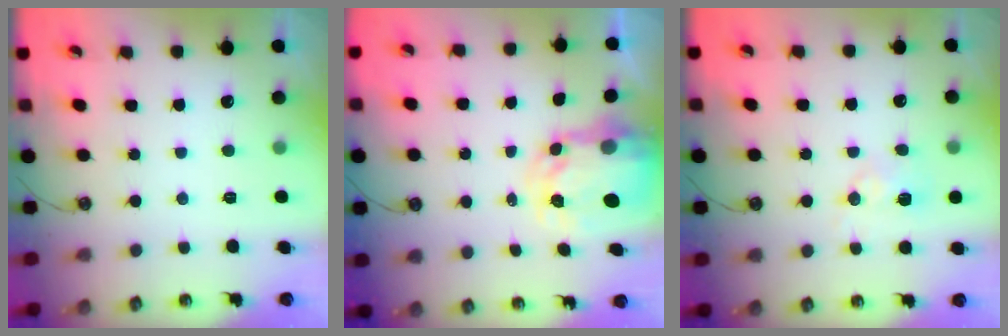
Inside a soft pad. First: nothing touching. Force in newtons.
{"total": 6.0, "press": 5.9, "slide": 0.5}
{"total": 6.1, "press": 6.0, "slide": 0.7}